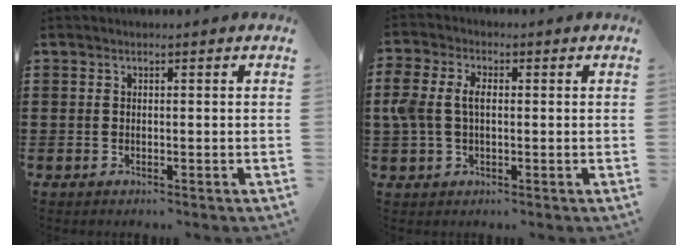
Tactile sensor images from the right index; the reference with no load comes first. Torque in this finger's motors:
{"motor_torque": [1.11, 0.10, 0.22, 0.14]}